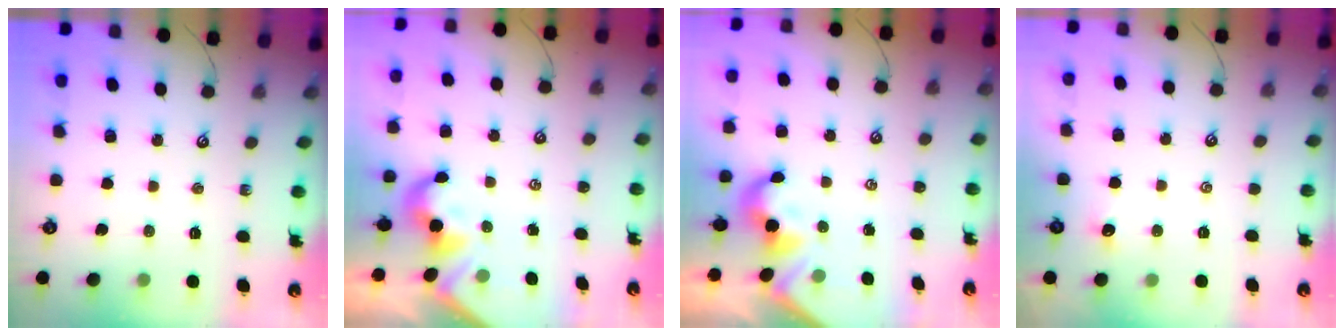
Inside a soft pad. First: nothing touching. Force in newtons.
{"total": 2.1, "press": 2.0, "slide": 0.5}
{"total": 2.0, "press": 1.9, "slide": 0.5}
{"total": 1.0, "press": 0.9, "slide": 0.5}